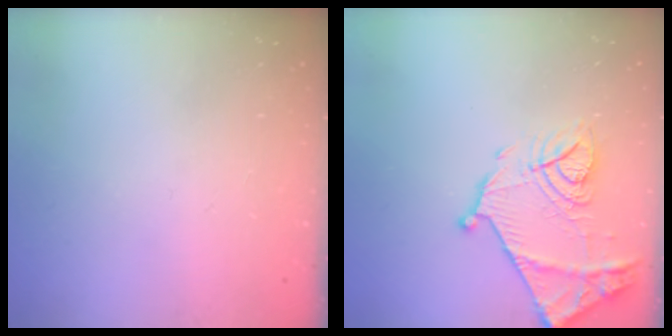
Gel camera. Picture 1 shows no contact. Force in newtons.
{"total": 16.5, "press": 16.4, "slide": 1.4}